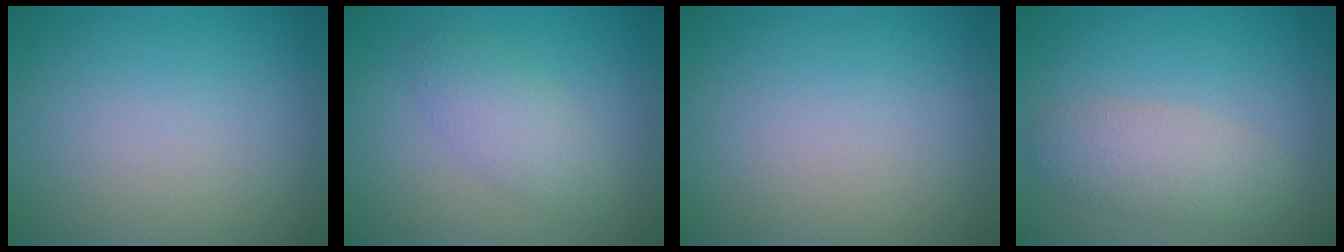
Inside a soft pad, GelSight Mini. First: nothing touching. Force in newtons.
{"total": 2.8, "press": 2.8, "slide": 0.2}
{"total": 0.0}
{"total": 3.3, "press": 3.3, "slide": 0.2}